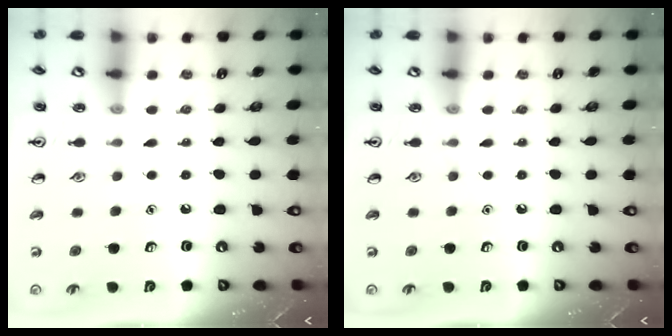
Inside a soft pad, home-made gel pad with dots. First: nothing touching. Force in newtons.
{"total": 0.0}